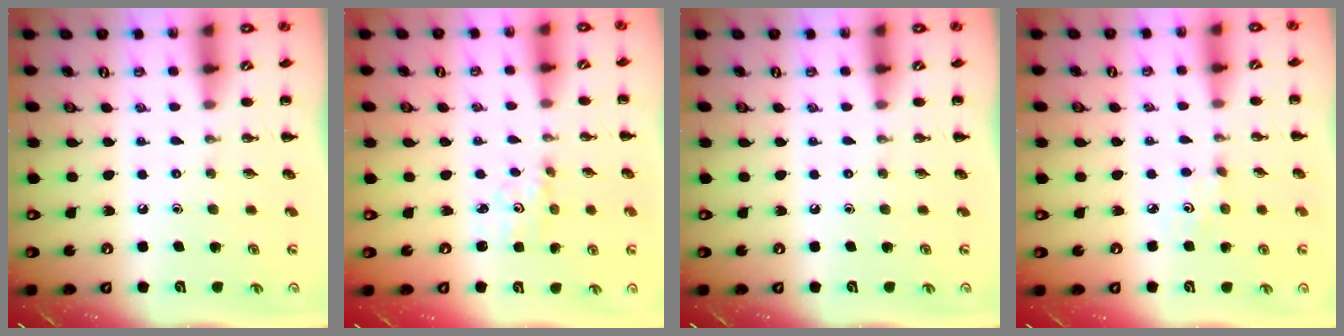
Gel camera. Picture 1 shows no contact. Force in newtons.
{"total": 1.8, "press": 1.8, "slide": 0.5}
{"total": 0.0}
{"total": 2.2, "press": 2.1, "slide": 0.7}